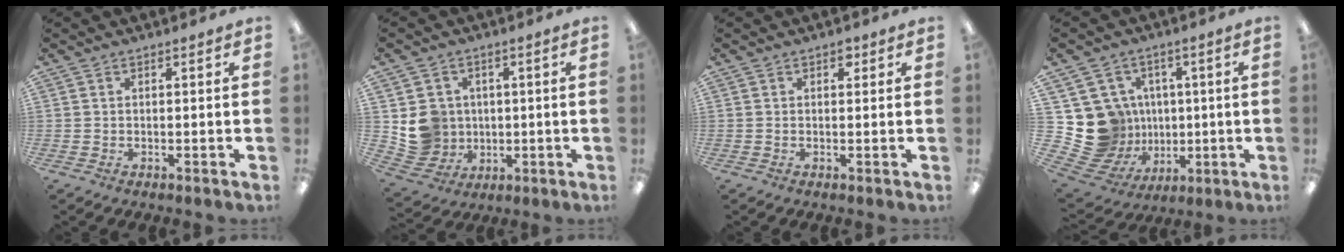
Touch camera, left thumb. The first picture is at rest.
{"total": 8.3, "force": [1.1, 8.1, 1.2], "torque": [-0.034, 0.001, 0.035]}
{"total": 1.7, "force": [0.9, 1.1, 0.8], "torque": [-0.001, -0.002, 0.012]}
{"total": 15.6, "force": [1.6, 14.9, 4.3], "torque": [-0.127, -0.023, 0.065]}